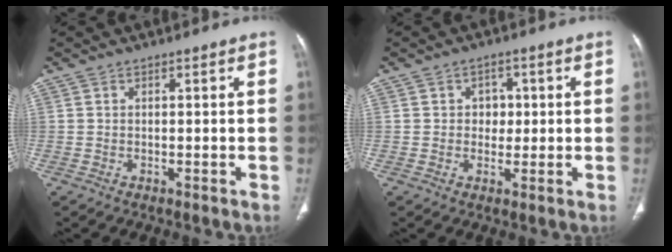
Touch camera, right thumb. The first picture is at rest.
{"total": 3.6, "force": [0.4, 3.0, 1.9], "torque": [-0.001, 0.004, 0.003]}